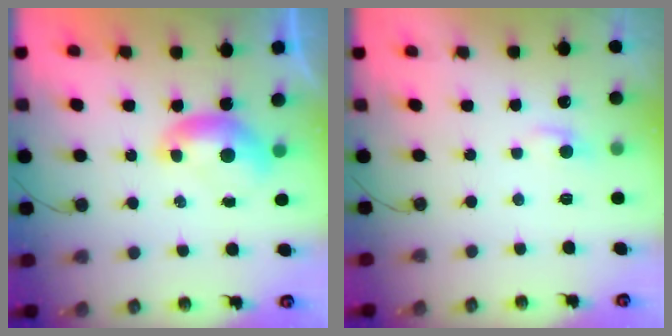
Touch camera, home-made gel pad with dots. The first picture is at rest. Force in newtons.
{"total": 0.8, "press": 0.7, "slide": 0.4}